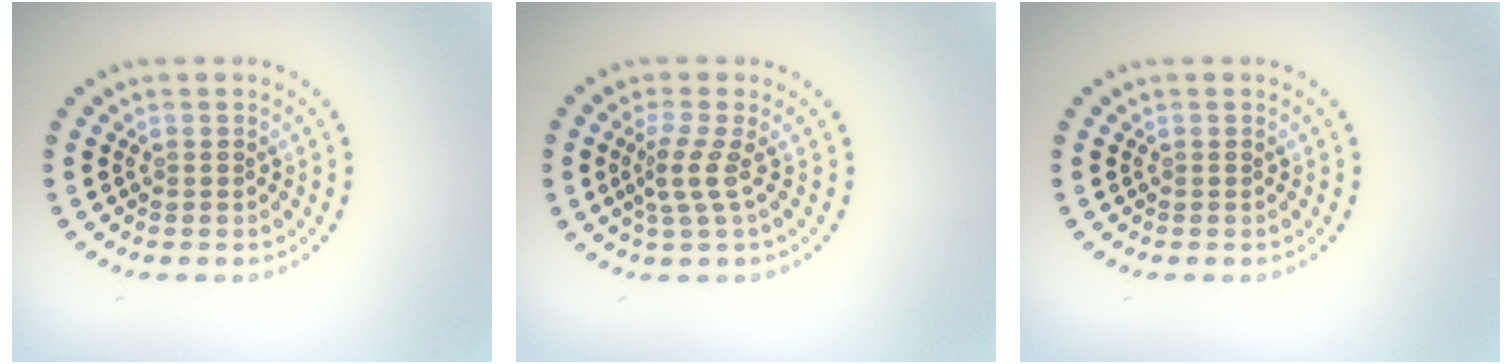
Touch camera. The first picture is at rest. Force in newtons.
{"total": 2.4, "press": 1.5, "slide": 1.9}
{"total": 0.0}